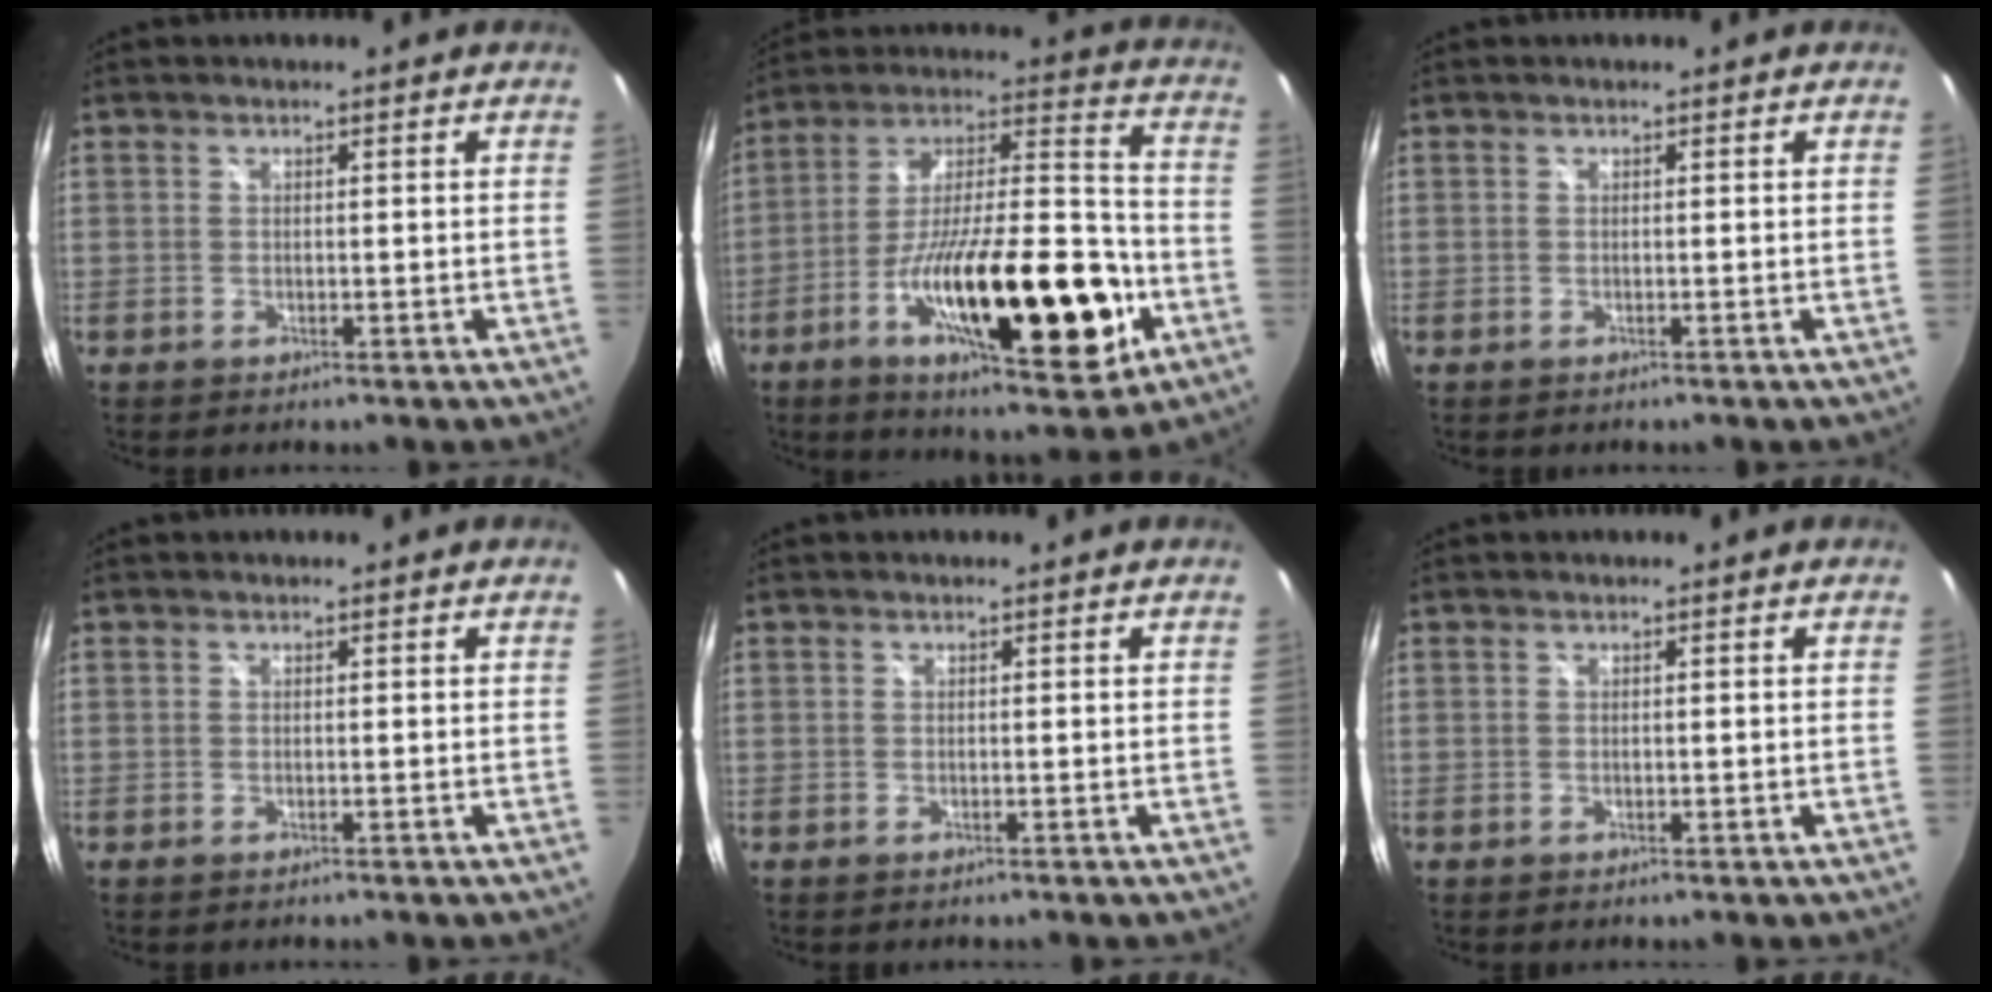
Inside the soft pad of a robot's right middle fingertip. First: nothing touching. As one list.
[{"total": 27.2, "force": [-10.1, 8.2, 23.9], "torque": [-0.387, -0.013, -0.156]}, {"total": 0.0}, {"total": 0.0}, {"total": 0.0}, {"total": 0.0}]